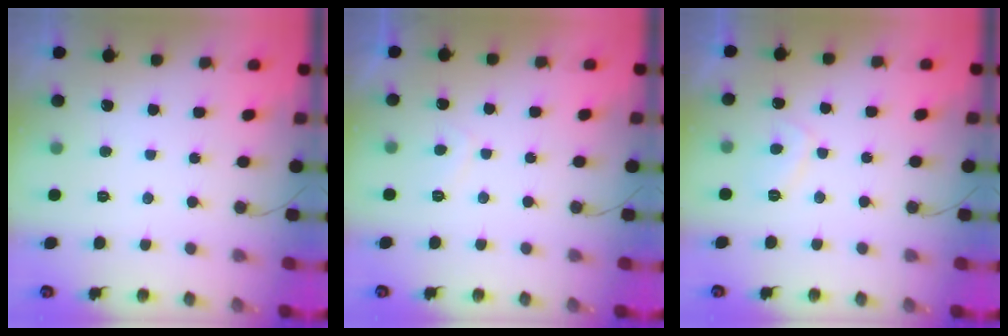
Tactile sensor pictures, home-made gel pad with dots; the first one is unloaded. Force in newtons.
{"total": 1.5, "press": 1.3, "slide": 0.7}
{"total": 2.7, "press": 2.6, "slide": 0.4}